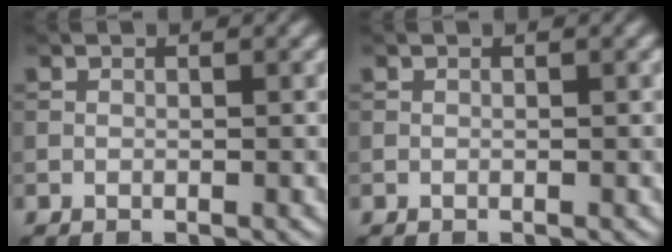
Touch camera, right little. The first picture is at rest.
{"total": 0.0}